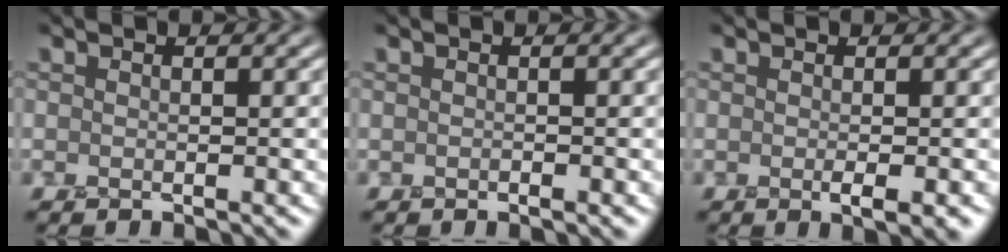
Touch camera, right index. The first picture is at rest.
{"total": 0.5, "force": [-0.2, 0.2, 0.4], "torque": [-0.008, 0.000, -0.002]}
{"total": 1.7, "force": [-0.5, 0.3, 1.6], "torque": [-0.025, -0.005, -0.007]}